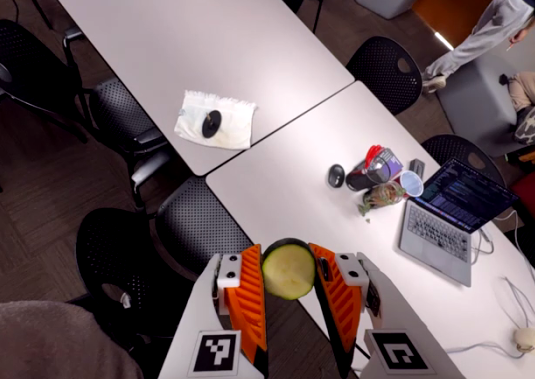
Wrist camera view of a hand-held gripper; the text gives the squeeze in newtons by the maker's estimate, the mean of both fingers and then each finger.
{"total": 9.2, "left": 9.2, "right": 9.3}